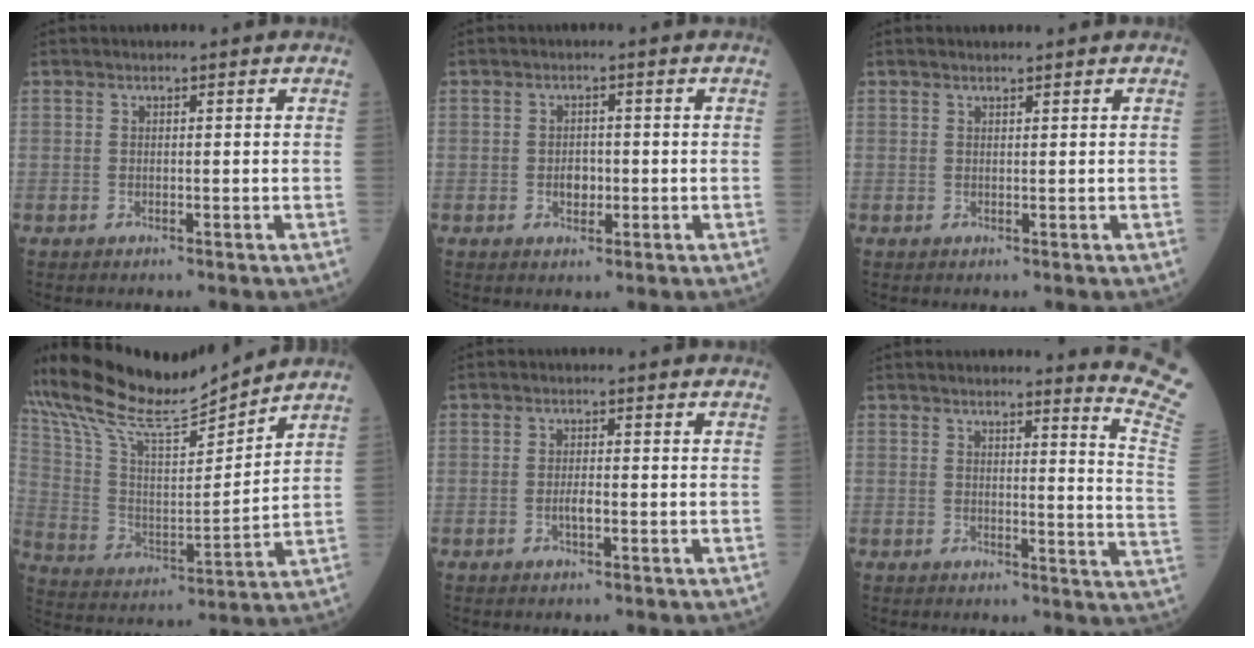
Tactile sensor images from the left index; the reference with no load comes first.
{"total": 2.4, "force": [-0.6, 1.6, 1.6], "torque": [-0.026, 0.004, -0.006]}
{"total": 0.9, "force": [0.8, 0.1, 0.4], "torque": [-0.010, 0.008, 0.015]}
{"total": 14.6, "force": [14.1, 0.2, 4.0], "torque": [-0.102, 0.001, 0.263]}
{"total": 1.7, "force": [-0.6, 0.4, 1.5], "torque": [-0.031, 0.001, -0.010]}
{"total": 10.9, "force": [10.2, -2.6, 3.0], "torque": [-0.031, -0.115, 0.095]}